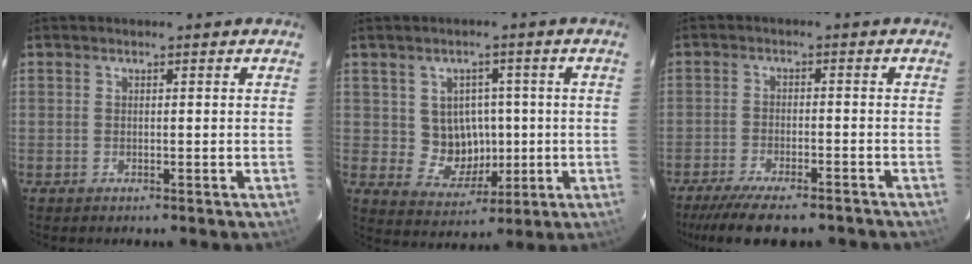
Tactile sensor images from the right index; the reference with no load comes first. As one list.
[{"total": 7.6, "force": [0.3, 7.2, 2.6], "torque": [-0.055, 0.010, 0.023]}, {"total": 13.9, "force": [-11.6, 3.3, 6.9], "torque": [-0.145, -0.032, -0.174]}]